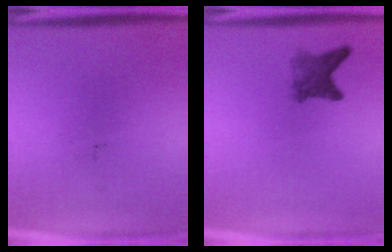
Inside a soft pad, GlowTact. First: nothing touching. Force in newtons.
{"total": 3.2}